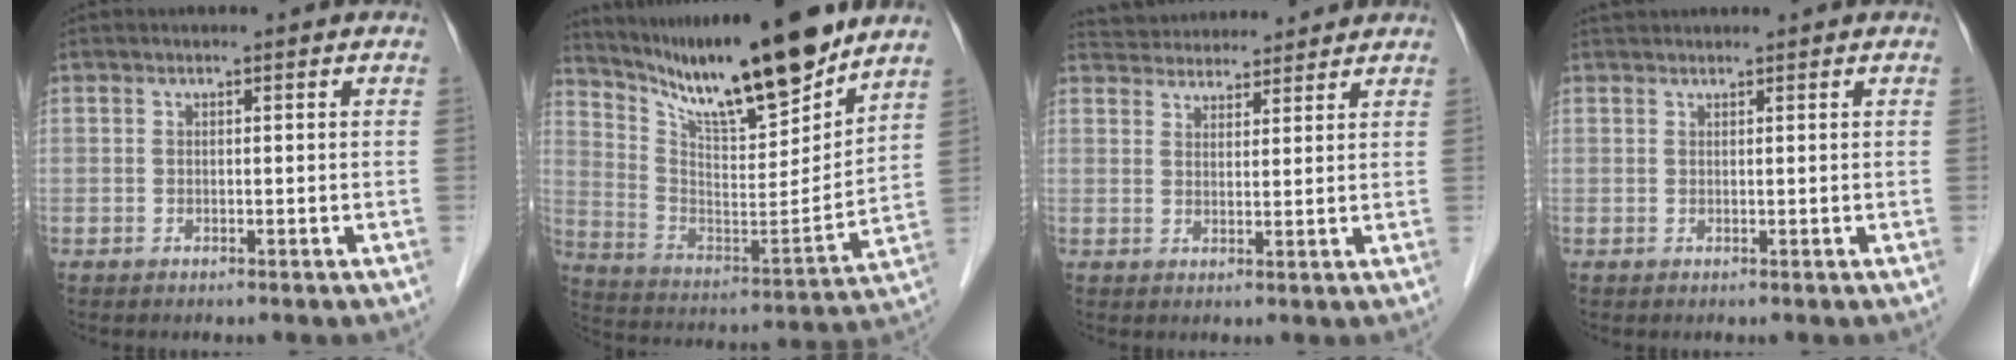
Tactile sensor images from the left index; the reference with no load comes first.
{"total": 19.3, "force": [15.9, 1.9, 10.7], "torque": [-0.184, -0.021, 0.275]}
{"total": 10.1, "force": [9.6, 2.3, 2.1], "torque": [-0.030, 0.033, 0.142]}
{"total": 1.9, "force": [1.8, 0.2, 0.4], "torque": [-0.009, 0.027, 0.035]}